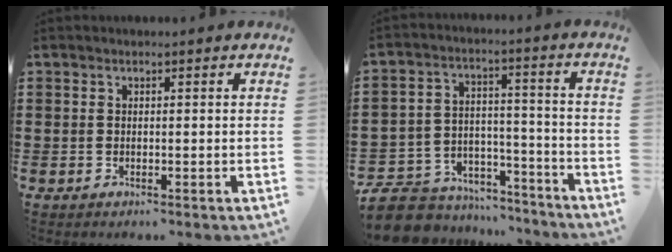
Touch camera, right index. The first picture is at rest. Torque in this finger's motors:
{"motor_torque": [-1.00, 1.13, -1.05, -0.21]}